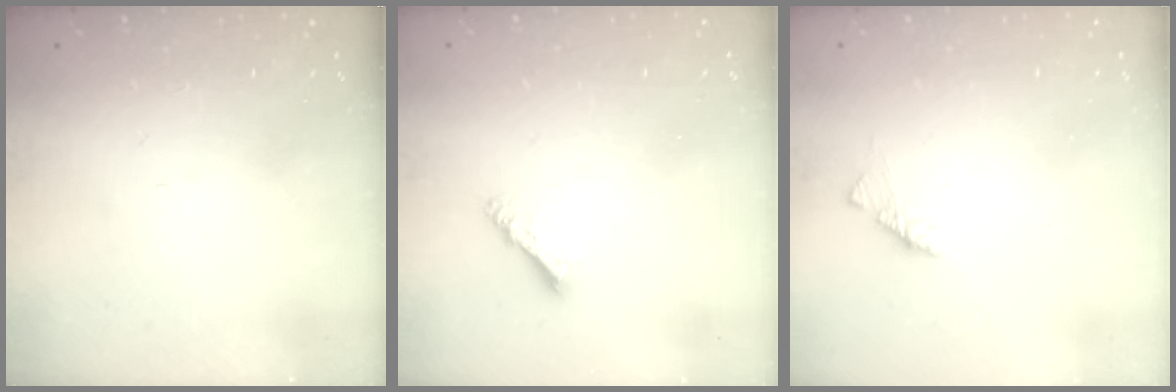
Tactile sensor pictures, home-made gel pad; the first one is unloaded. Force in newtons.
{"total": 4.2, "press": 4.1, "slide": 0.5}
{"total": 1.7, "press": 1.6, "slide": 0.5}